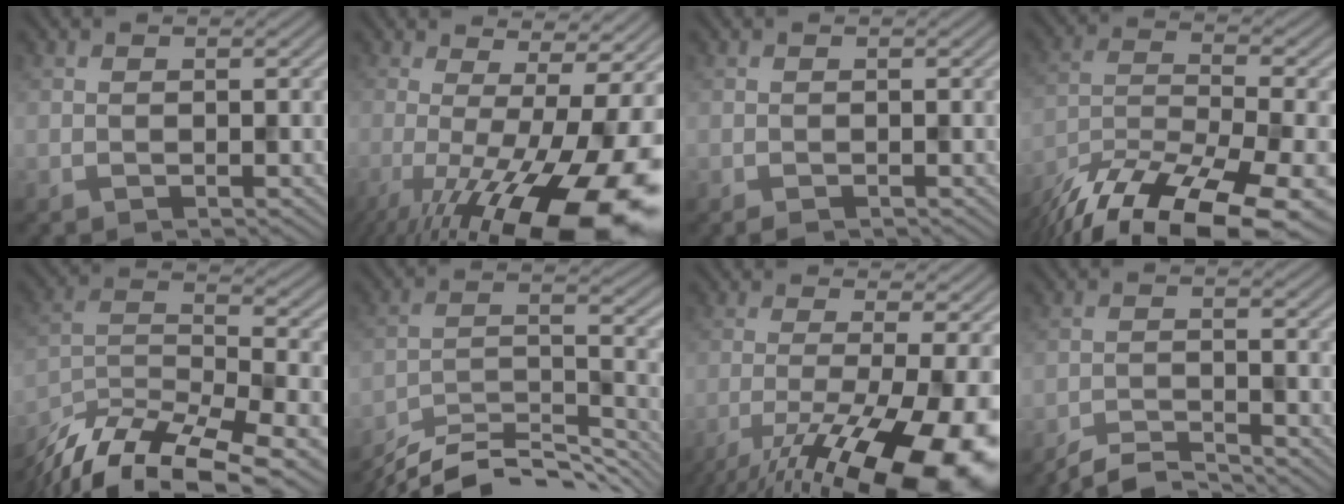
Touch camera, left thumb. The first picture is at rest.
{"total": 19.1, "force": [-5.8, 5.6, 17.3], "torque": [-0.246, -0.018, -0.084]}
{"total": 0.7, "force": [-0.5, 0.3, 0.4], "torque": [-0.007, -0.003, -0.007]}
{"total": 16.7, "force": [-12.6, 5.0, 9.8], "torque": [-0.204, -0.048, -0.196]}
{"total": 13.6, "force": [-10.6, 3.8, 7.7], "torque": [-0.163, -0.010, -0.187]}
{"total": 11.8, "force": [-10.4, 2.5, 5.0], "torque": [-0.096, 0.000, -0.172]}
{"total": 17.2, "force": [-9.0, 4.5, 13.9], "torque": [-0.221, -0.022, -0.134]}
{"total": 4.1, "force": [-3.9, 0.4, 1.4], "torque": [-0.020, 0.000, -0.080]}